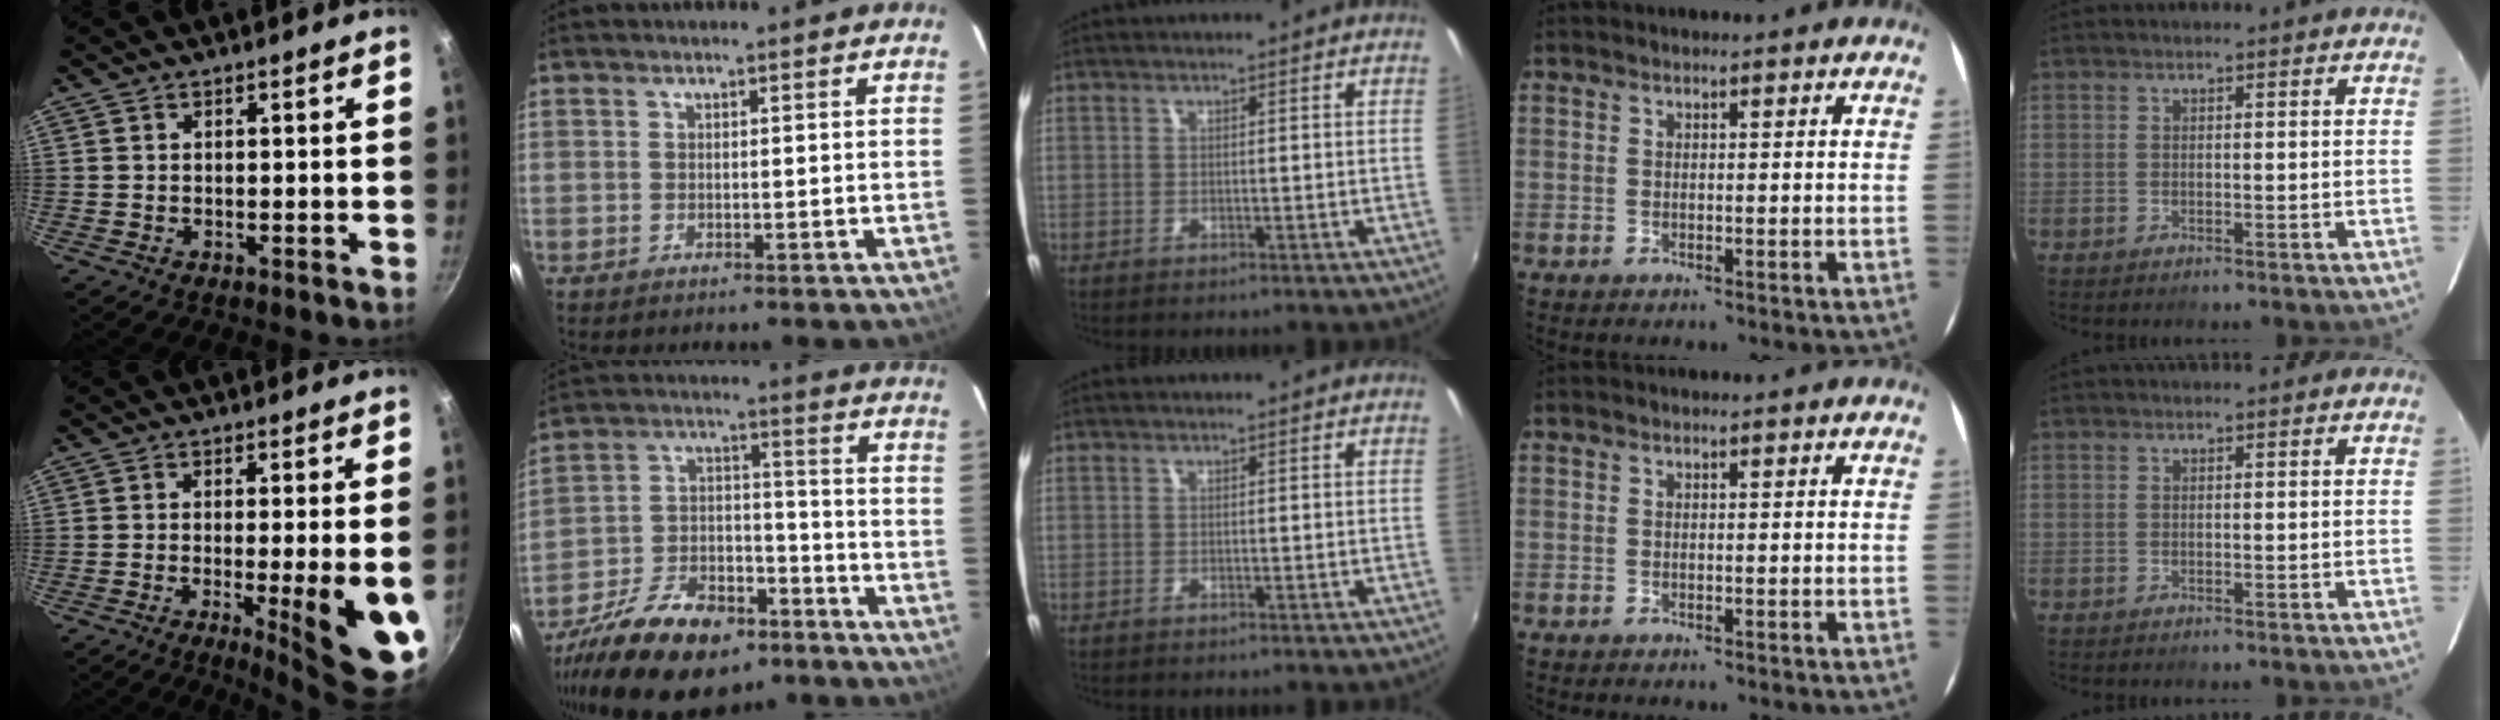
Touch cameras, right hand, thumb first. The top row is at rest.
{"thumb": {"total": 13.7, "force": [-3.6, 2.3, 13.0], "torque": [-0.165, -0.002, -0.043]}, "index": {"total": 21.2, "force": [-14.6, 10.6, 11.2], "torque": [-0.233, -0.002, -0.235]}}